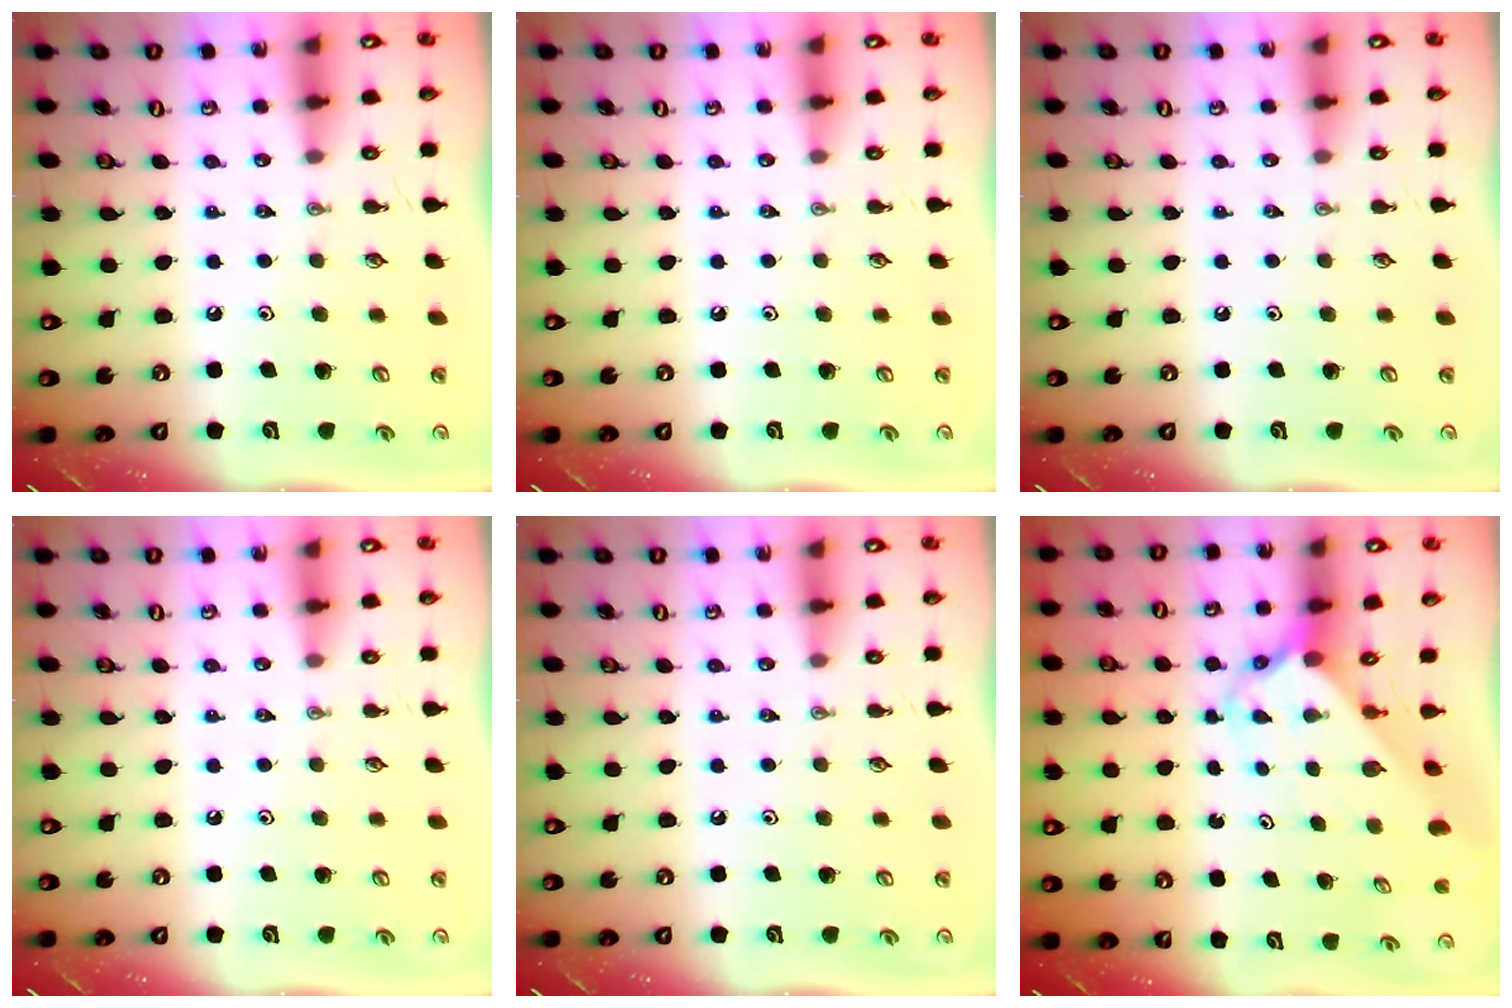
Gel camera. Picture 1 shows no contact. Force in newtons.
{"total": 0.0}
{"total": 0.0}
{"total": 0.0}
{"total": 0.0}
{"total": 3.9, "press": 3.8, "slide": 0.6}